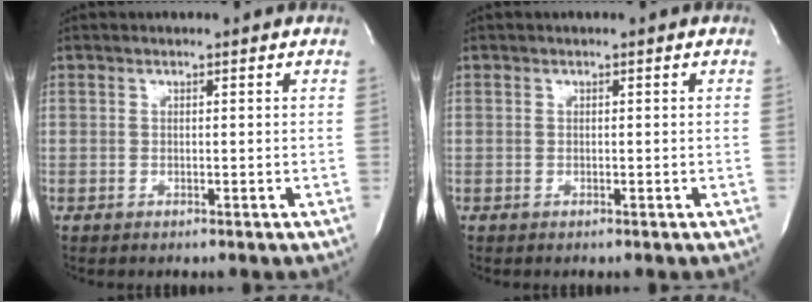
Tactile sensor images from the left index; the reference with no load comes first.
{"total": 0.0}